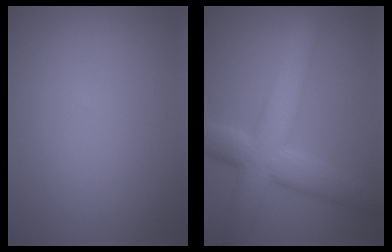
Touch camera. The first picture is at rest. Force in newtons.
{"total": 7.3, "press": 7.3, "slide": 0.4}